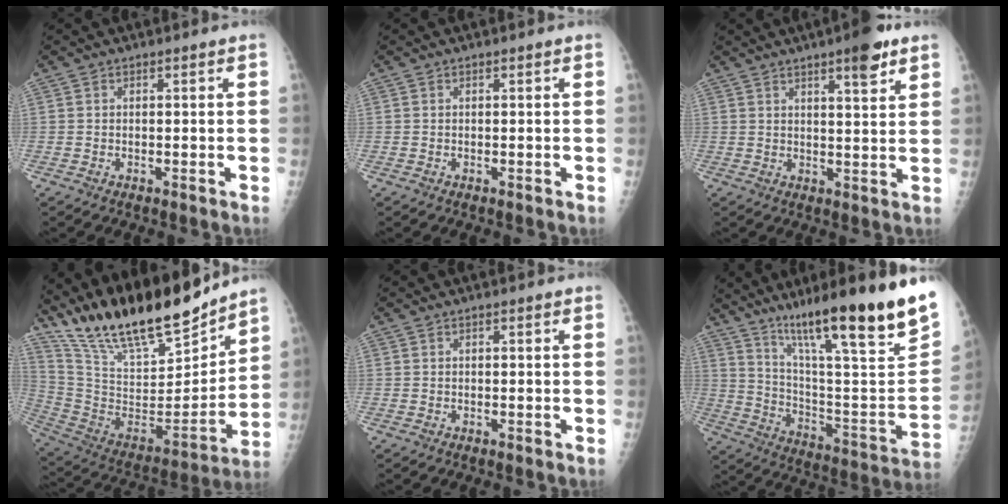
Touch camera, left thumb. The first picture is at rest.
{"total": 0.0}
{"total": 7.1, "force": [4.6, 1.4, 5.3], "torque": [-0.069, -0.024, 0.063]}
{"total": 24.9, "force": [21.4, 6.2, 11.2], "torque": [-0.162, -0.106, 0.377]}
{"total": 0.0}
{"total": 29.2, "force": [21.0, 2.2, 20.1], "torque": [-0.289, -0.109, 0.327]}